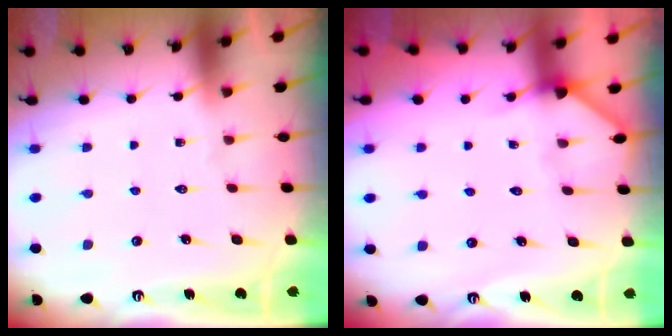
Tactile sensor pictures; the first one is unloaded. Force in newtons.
{"total": 4.1, "press": 4.0, "slide": 0.4}